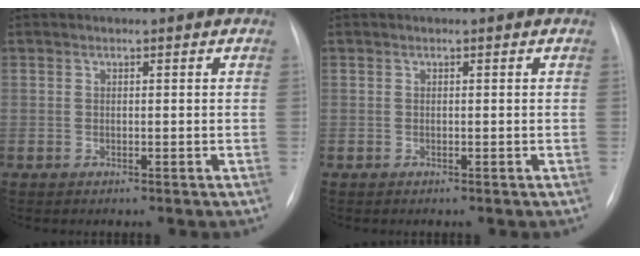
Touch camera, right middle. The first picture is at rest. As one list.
[{"total": 0.0}]